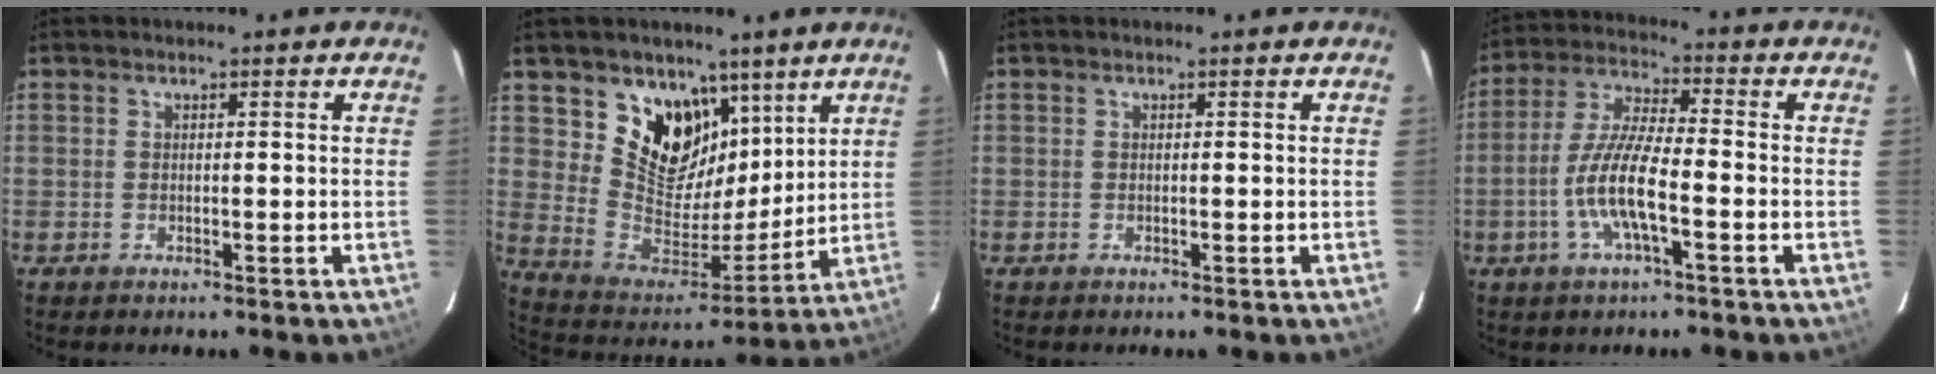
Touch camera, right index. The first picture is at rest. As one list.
[{"total": 15.6, "force": [9.0, 11.1, 6.2], "torque": [-0.129, -0.018, 0.174]}, {"total": 0.0}, {"total": 10.2, "force": [-3.5, 1.8, 9.5], "torque": [-0.200, -0.002, -0.067]}]